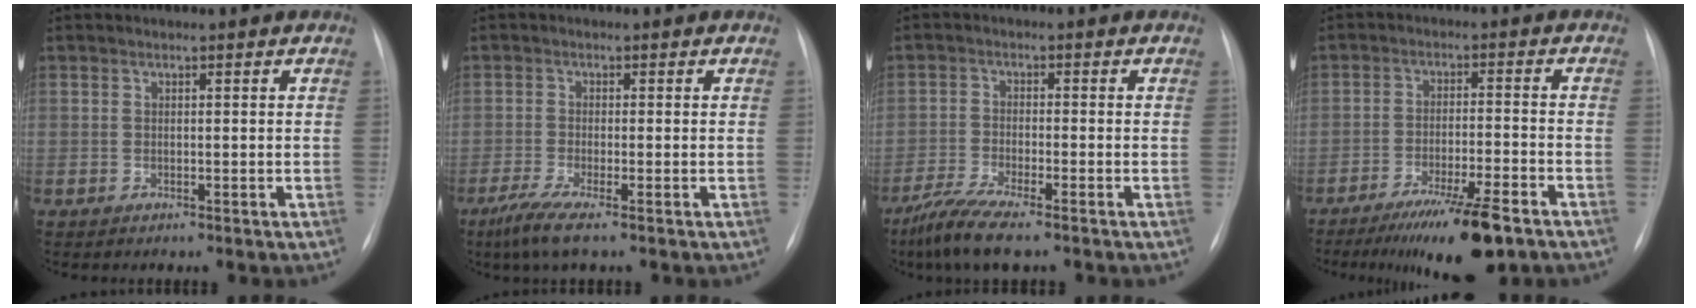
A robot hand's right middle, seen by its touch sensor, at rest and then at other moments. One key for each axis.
{"total": 4.3, "fx": -2.6, "fy": -0.1, "fz": 3.4, "tx": -0.077, "ty": -0.017, "tz": -0.054}
{"total": 6.9, "fx": -5.1, "fy": 0.3, "fz": 4.6, "tx": -0.096, "ty": -0.021, "tz": -0.094}
{"total": 11.3, "fx": -7.8, "fy": 1.1, "fz": 8.1, "tx": -0.129, "ty": -0.025, "tz": -0.125}